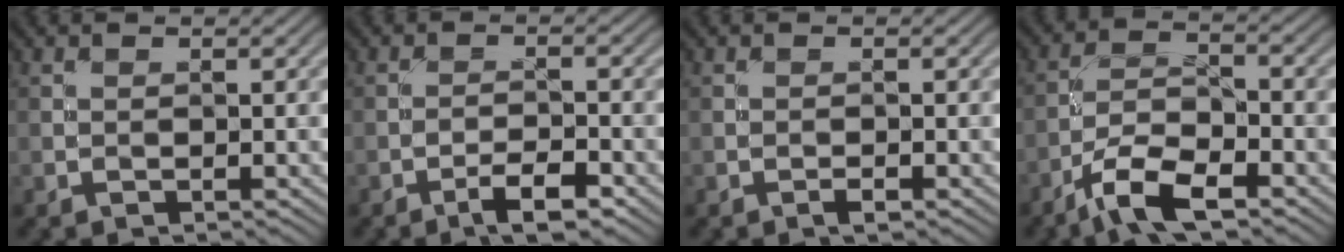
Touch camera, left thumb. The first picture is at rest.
{"total": 4.1, "force": [-2.7, 0.9, 2.9], "torque": [-0.051, 0.008, -0.049]}
{"total": 0.8, "force": [-0.5, 0.2, 0.6], "torque": [-0.010, 0.002, -0.011]}
{"total": 7.9, "force": [-5.3, 2.3, 5.4], "torque": [-0.101, 0.002, -0.113]}